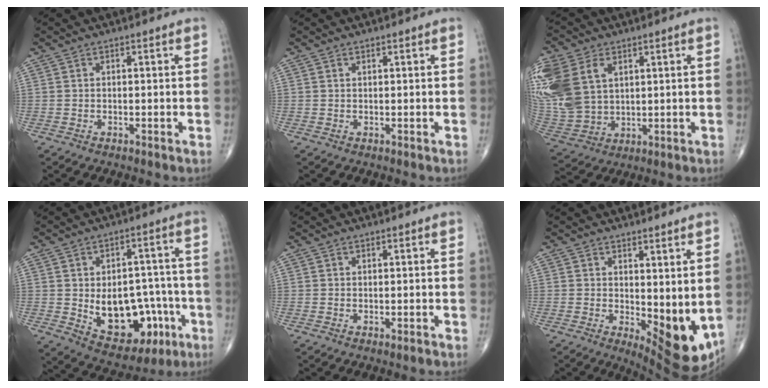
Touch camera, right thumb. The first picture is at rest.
{"total": 0.0}
{"total": 20.6, "force": [6.7, 14.4, 13.1], "torque": [-0.330, 0.006, 0.145]}
{"total": 16.5, "force": [-4.2, 10.7, 11.8], "torque": [-0.128, 0.031, -0.038]}
{"total": 0.7, "force": [-0.3, 0.1, 0.6], "torque": [-0.009, -0.003, -0.003]}
{"total": 9.9, "force": [0.5, 4.1, 9.0], "torque": [-0.105, -0.027, 0.019]}